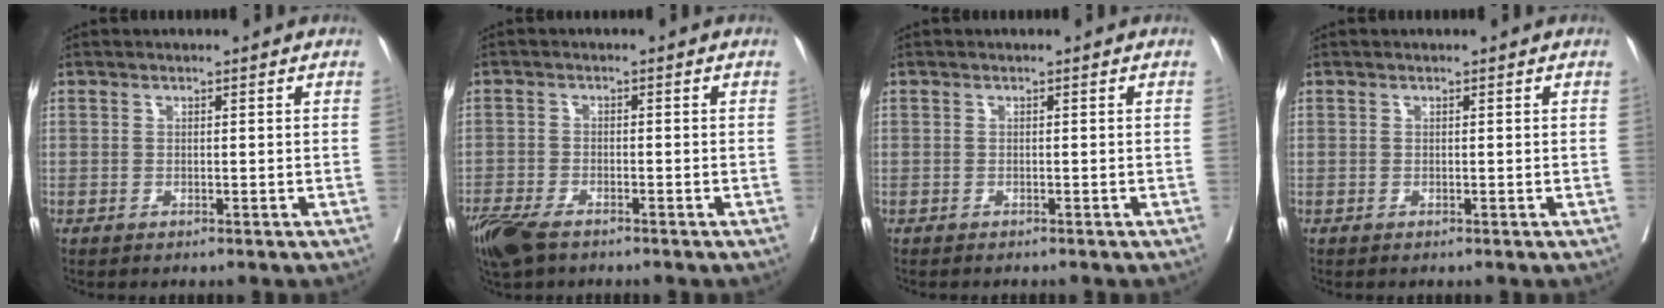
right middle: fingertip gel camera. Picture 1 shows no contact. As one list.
[{"total": 6.8, "force": [-5.0, 2.4, 3.9], "torque": [-0.073, -0.012, -0.091]}, {"total": 1.1, "force": [-1.0, 0.3, 0.4], "torque": [-0.008, -0.002, -0.014]}, {"total": 0.0}]